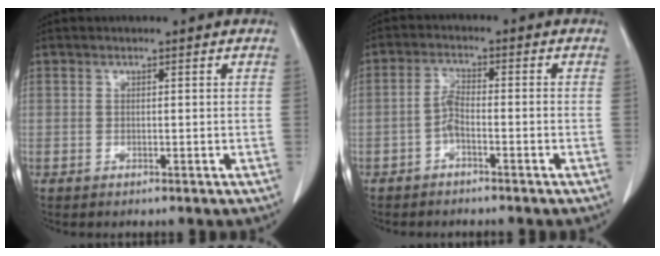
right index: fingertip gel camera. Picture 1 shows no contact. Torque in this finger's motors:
{"motor_torque": [0.44, -0.26, 0.28, 0.07]}